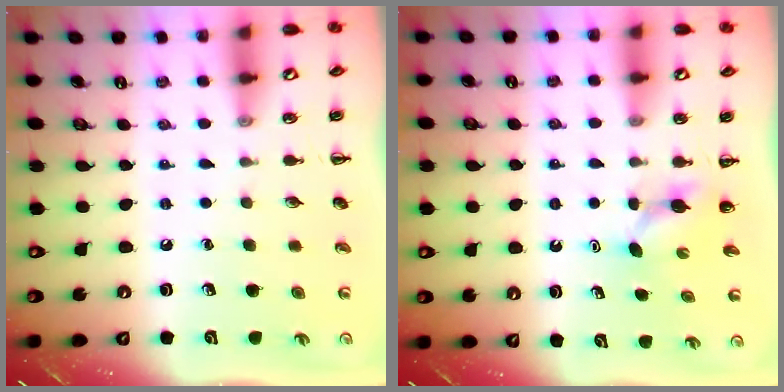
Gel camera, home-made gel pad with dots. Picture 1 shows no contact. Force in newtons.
{"total": 2.9, "press": 2.8, "slide": 0.8}